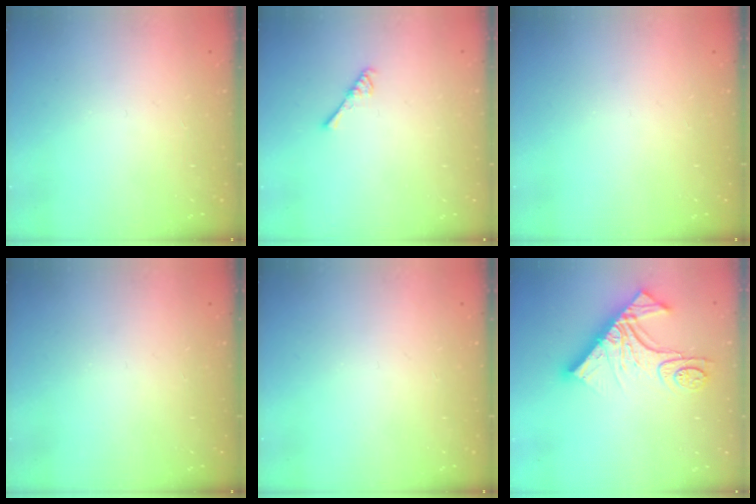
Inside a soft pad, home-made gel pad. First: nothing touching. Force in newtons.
{"total": 2.7, "press": 2.6, "slide": 0.4}
{"total": 0.0}
{"total": 0.0}
{"total": 0.0}
{"total": 16.4, "press": 16.3, "slide": 1.6}